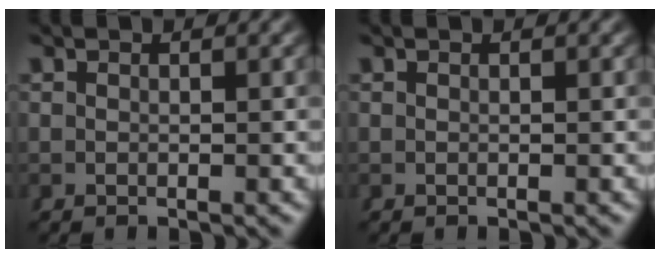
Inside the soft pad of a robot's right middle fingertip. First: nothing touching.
{"total": 0.0}